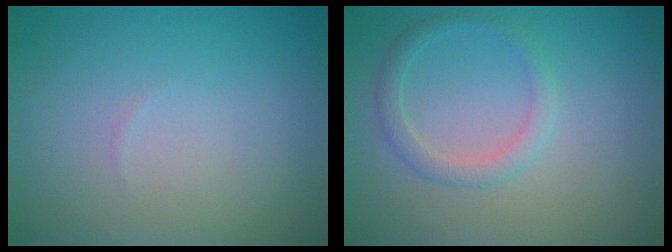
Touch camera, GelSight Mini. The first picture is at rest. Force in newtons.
{"total": 1.9, "press": 1.9, "slide": 0.2}